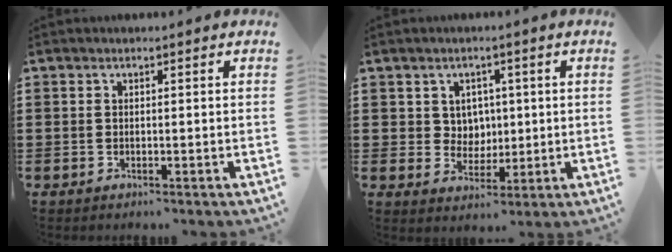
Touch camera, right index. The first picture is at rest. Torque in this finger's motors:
{"motor_torque": [0.17, 0.26, 0.07, 0.00]}